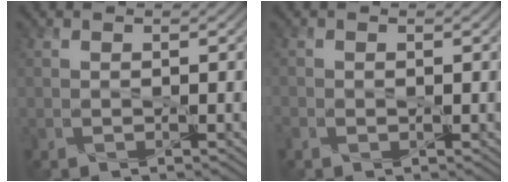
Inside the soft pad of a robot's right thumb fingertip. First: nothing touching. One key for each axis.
{"total": 0.9, "fx": -0.2, "fy": 0.7, "fz": 0.6, "tx": -0.012, "ty": -0.004, "tz": -0.006}